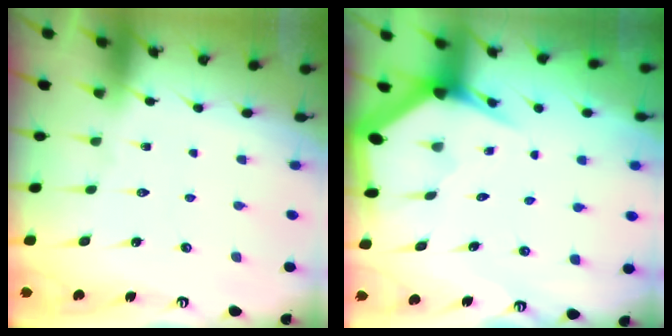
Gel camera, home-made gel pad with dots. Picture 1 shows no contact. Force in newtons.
{"total": 3.8, "press": 3.8, "slide": 0.1}